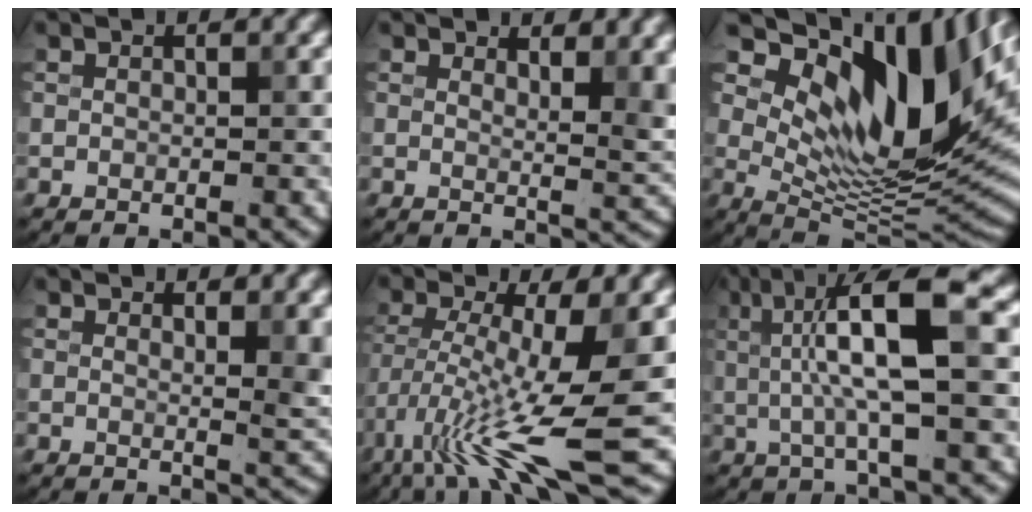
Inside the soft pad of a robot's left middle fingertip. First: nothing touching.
{"total": 5.2, "force": [3.3, 1.8, 3.6], "torque": [-0.045, 0.001, 0.060]}
{"total": 14.5, "force": [6.8, 5.8, 11.4], "torque": [-0.174, -0.002, 0.126]}
{"total": 3.3, "force": [1.7, 0.9, 2.7], "torque": [-0.026, 0.004, 0.025]}
{"total": 10.0, "force": [-4.0, 1.4, 9.1], "torque": [-0.179, -0.007, -0.075]}
{"total": 7.8, "force": [1.5, 1.3, 7.6], "torque": [-0.132, 0.013, 0.022]}